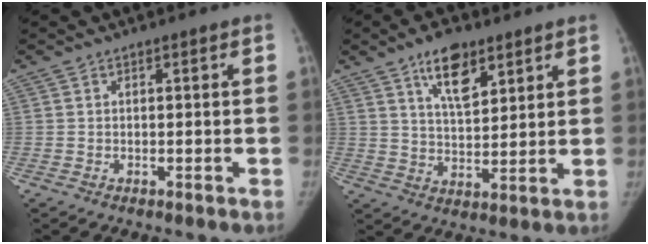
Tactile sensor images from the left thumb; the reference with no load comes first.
{"total": 9.8, "force": [5.8, 4.5, 6.5], "torque": [-0.087, -0.035, 0.100]}